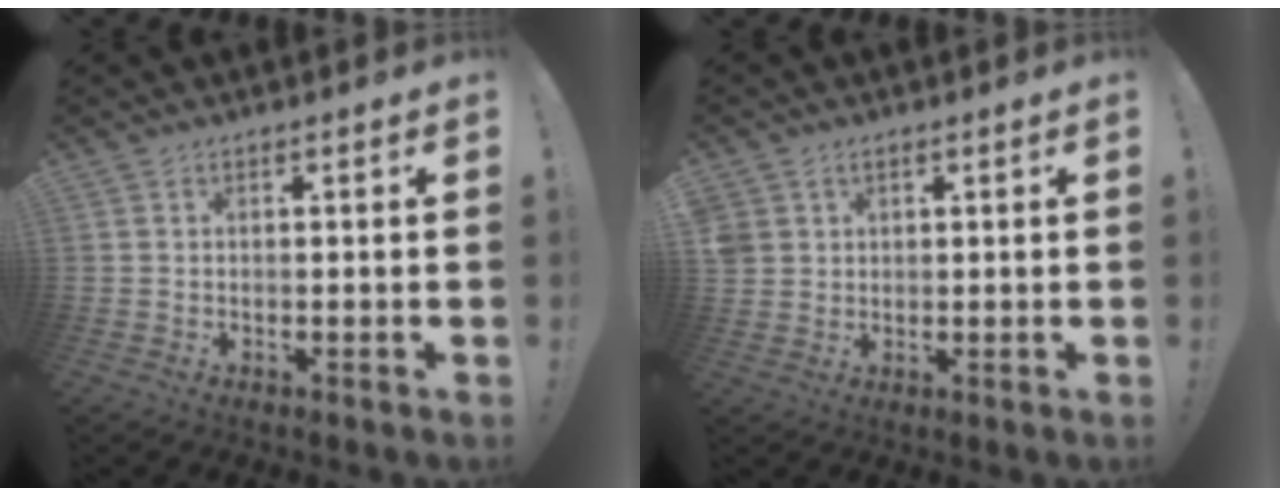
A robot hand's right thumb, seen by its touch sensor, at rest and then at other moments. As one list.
[{"total": 3.3, "force": [1.8, 2.6, 0.8], "torque": [-0.013, -0.007, 0.037]}]